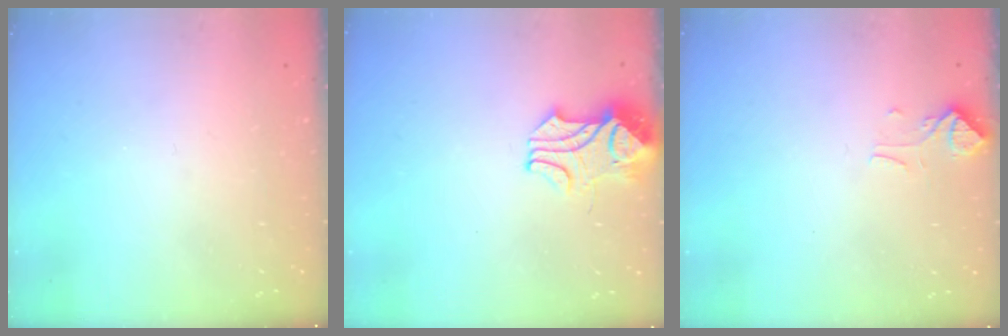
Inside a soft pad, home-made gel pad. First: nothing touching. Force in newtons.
{"total": 2.4, "press": 2.2, "slide": 1.0}
{"total": 2.6, "press": 2.5, "slide": 0.6}